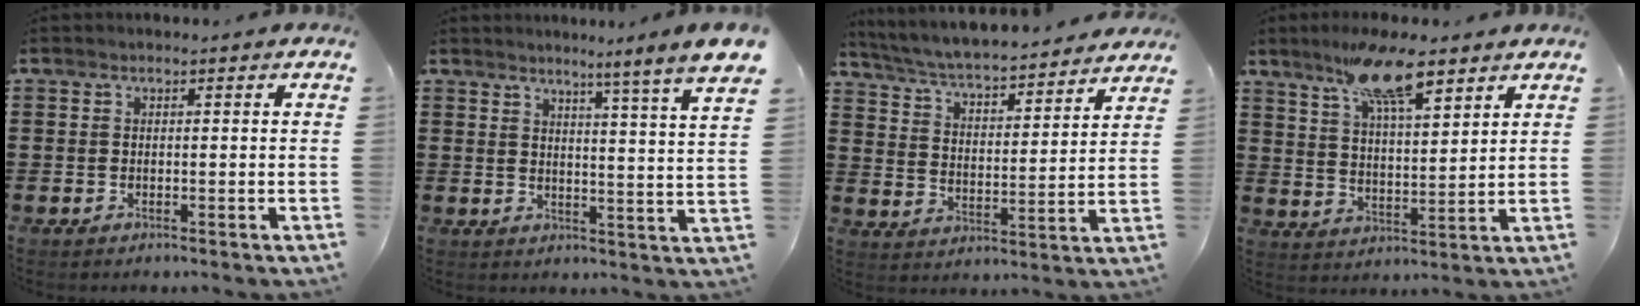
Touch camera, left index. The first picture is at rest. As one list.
[{"total": 4.6, "force": [3.8, -1.8, 2.0], "torque": [-0.045, -0.042, 0.054]}, {"total": 4.7, "force": [4.6, -0.1, 1.2], "torque": [-0.047, -0.037, 0.071]}, {"total": 11.7, "force": [8.3, 3.0, 7.7], "torque": [-0.144, -0.018, 0.145]}]